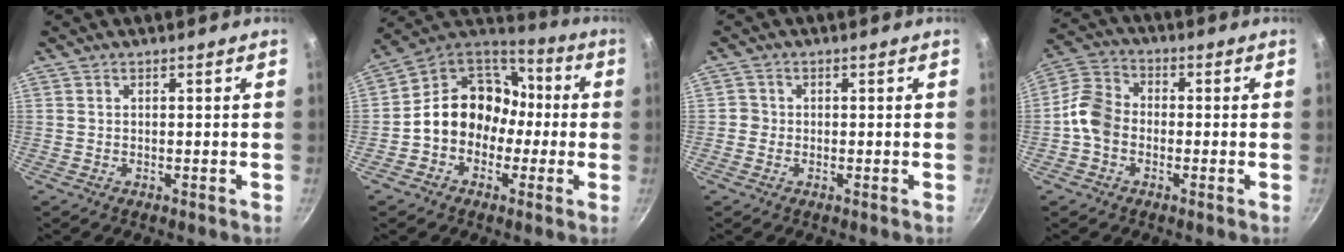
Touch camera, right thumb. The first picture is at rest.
{"total": 15.3, "force": [-1.6, 12.8, 8.2], "torque": [-0.088, 0.060, -0.040]}
{"total": 1.8, "force": [-0.4, 1.7, 0.4], "torque": [0.002, 0.005, -0.010]}
{"total": 8.0, "force": [-1.9, 6.2, 4.7], "torque": [-0.073, 0.026, -0.058]}